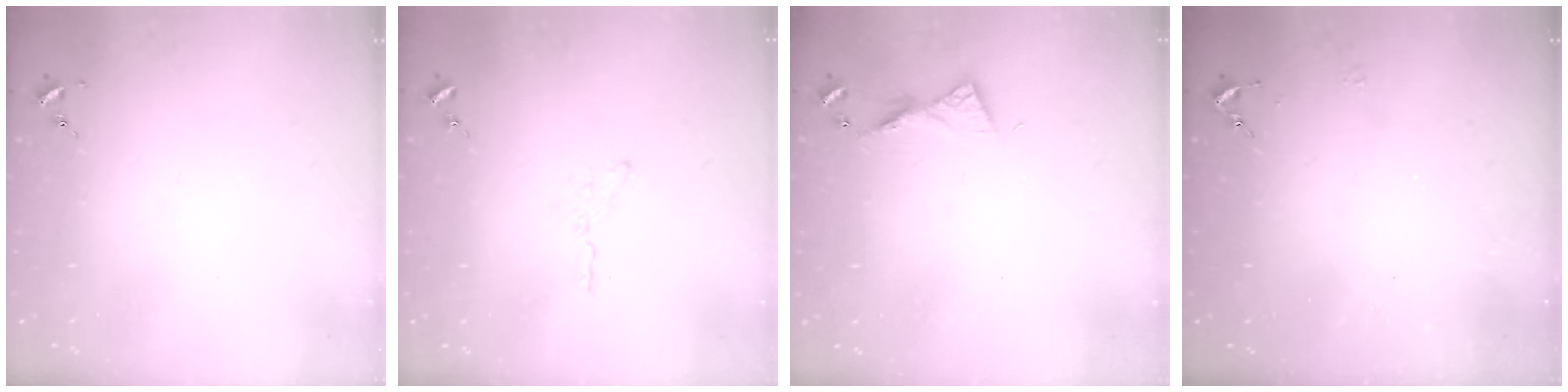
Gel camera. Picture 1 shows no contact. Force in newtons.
{"total": 3.4, "press": 3.3, "slide": 0.4}
{"total": 5.5, "press": 5.5, "slide": 0.6}
{"total": 4.8, "press": 4.7, "slide": 0.6}